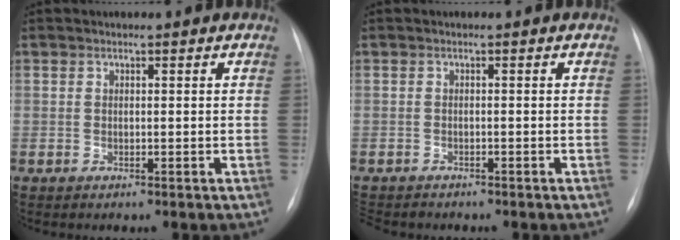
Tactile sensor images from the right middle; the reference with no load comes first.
{"total": 4.6, "force": [-4.0, 1.9, 1.2], "torque": [-0.016, -0.003, -0.057]}